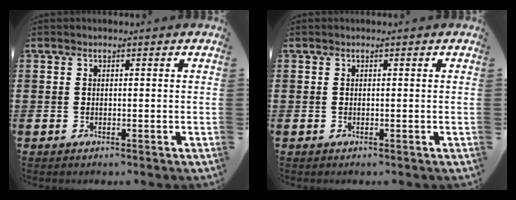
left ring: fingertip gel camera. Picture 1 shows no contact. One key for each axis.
{"total": 0.0}